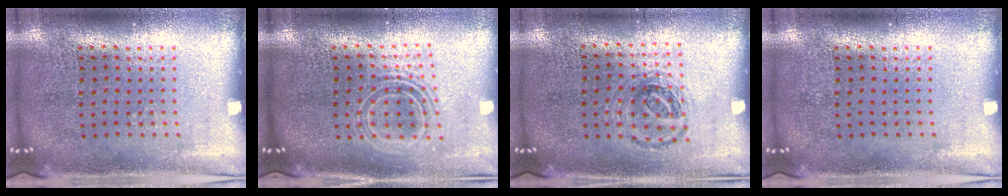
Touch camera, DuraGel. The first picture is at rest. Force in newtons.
{"total": 1.7, "press": 1.2, "slide": 1.1}
{"total": 0.9, "press": 0.9, "slide": 0.1}
{"total": 0.0}